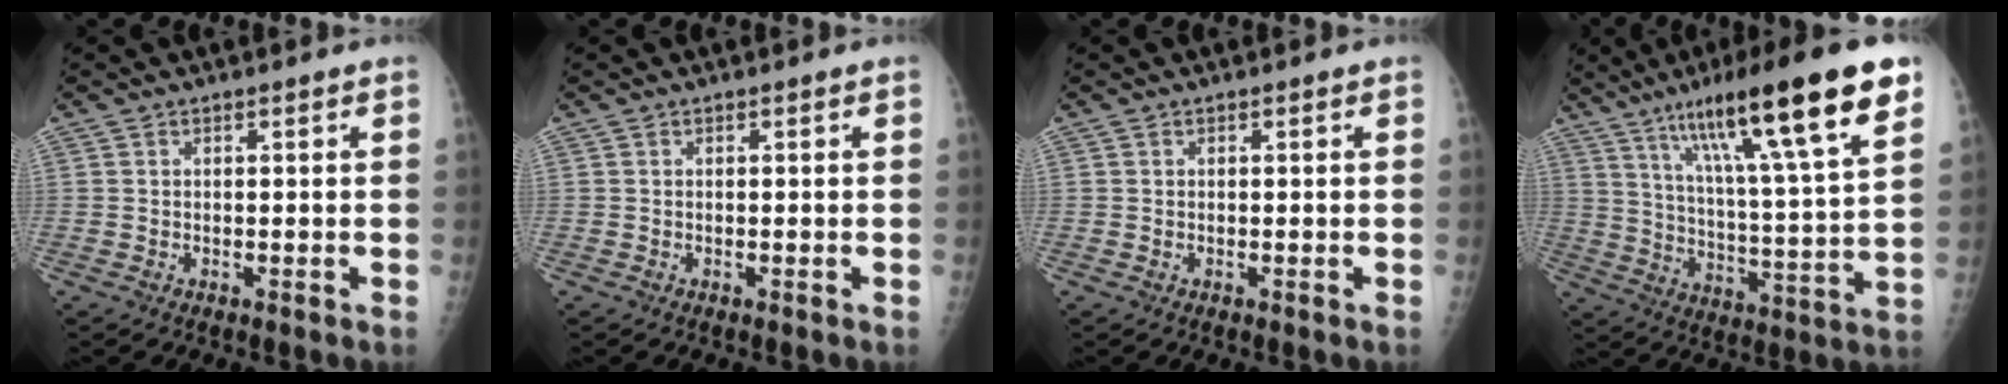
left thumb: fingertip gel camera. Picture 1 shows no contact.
{"total": 0.0}
{"total": 0.0}
{"total": 23.7, "force": [13.6, 3.1, 19.1], "torque": [-0.294, -0.033, 0.219]}